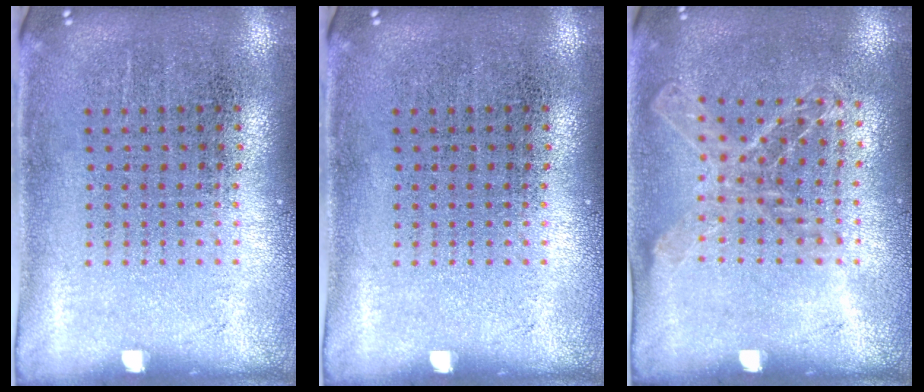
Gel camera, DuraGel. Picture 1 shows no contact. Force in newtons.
{"total": 0.0}
{"total": 1.1, "press": 1.1, "slide": 0.1}